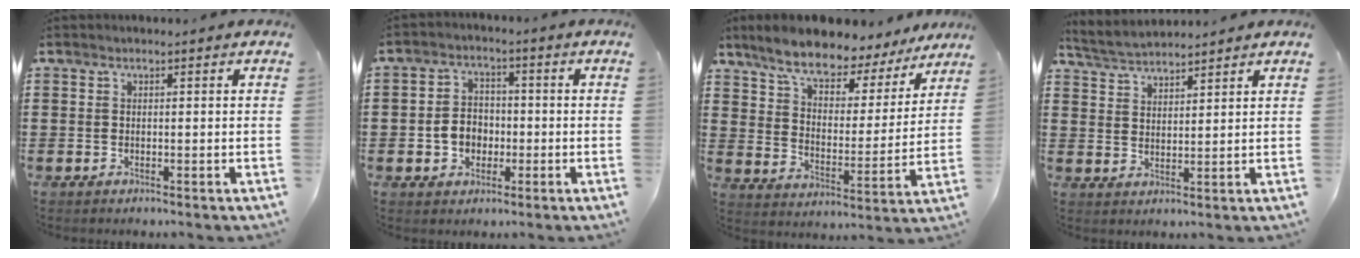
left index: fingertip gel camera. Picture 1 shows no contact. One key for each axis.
{"total": 4.8, "fx": -1.1, "fy": 3.8, "fz": 2.6, "tx": -0.064, "ty": 0.006, "tz": -0.026}
{"total": 8.2, "fx": 7.2, "fy": 2.2, "fz": 3.5, "tx": -0.093, "ty": -0.039, "tz": 0.122}
{"total": 3.6, "fx": 3.6, "fy": 0.4, "fz": 0.5, "tx": -0.023, "ty": -0.011, "tz": 0.066}